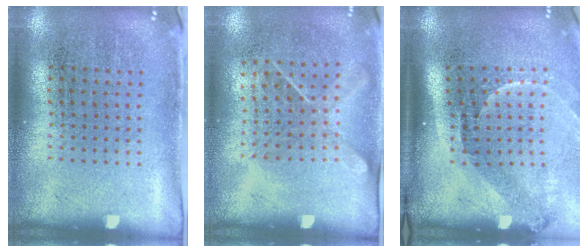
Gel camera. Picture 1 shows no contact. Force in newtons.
{"total": 1.2, "press": 0.9, "slide": 0.8}
{"total": 2.2, "press": 1.5, "slide": 1.6}